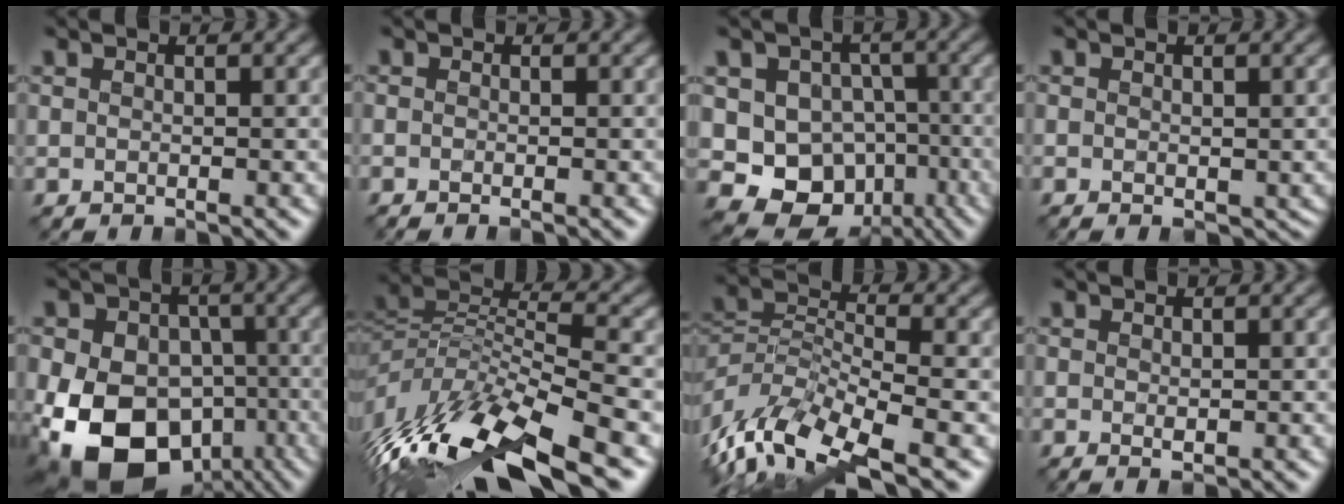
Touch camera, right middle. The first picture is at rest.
{"total": 1.2, "force": [-0.6, 0.4, 1.0], "torque": [-0.006, -0.010, -0.011]}
{"total": 9.1, "force": [-2.2, 7.8, 4.0], "torque": [-0.054, -0.003, -0.048]}
{"total": 1.9, "force": [-0.3, 1.1, 1.5], "torque": [-0.024, -0.008, -0.001]}
{"total": 17.1, "force": [-6.0, 12.7, 9.7], "torque": [-0.170, -0.031, -0.111]}
{"total": 13.4, "force": [-6.3, 5.0, 10.7], "torque": [-0.218, 0.002, -0.117]}
{"total": 9.0, "force": [-5.7, 3.3, 6.1], "torque": [-0.118, -0.007, -0.115]}
{"total": 1.1, "force": [-0.2, 0.4, 1.0], "torque": [-0.019, -0.006, -0.002]}